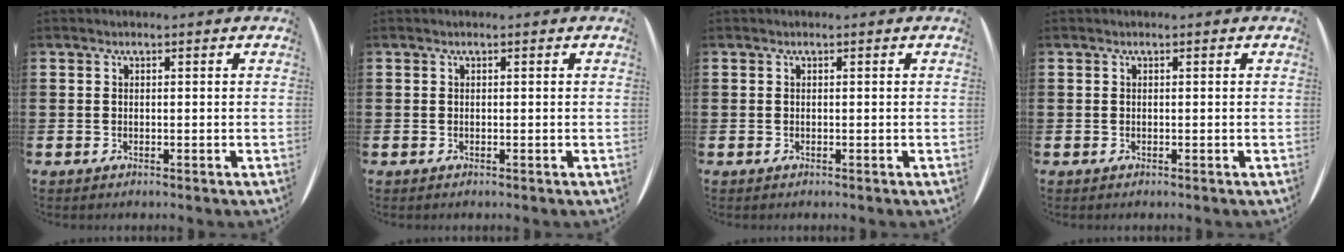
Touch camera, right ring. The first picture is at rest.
{"total": 0.0}
{"total": 0.0}
{"total": 0.0}